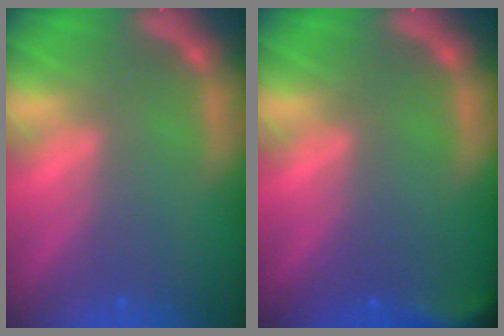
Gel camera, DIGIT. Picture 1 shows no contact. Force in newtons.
{"total": 4.0}